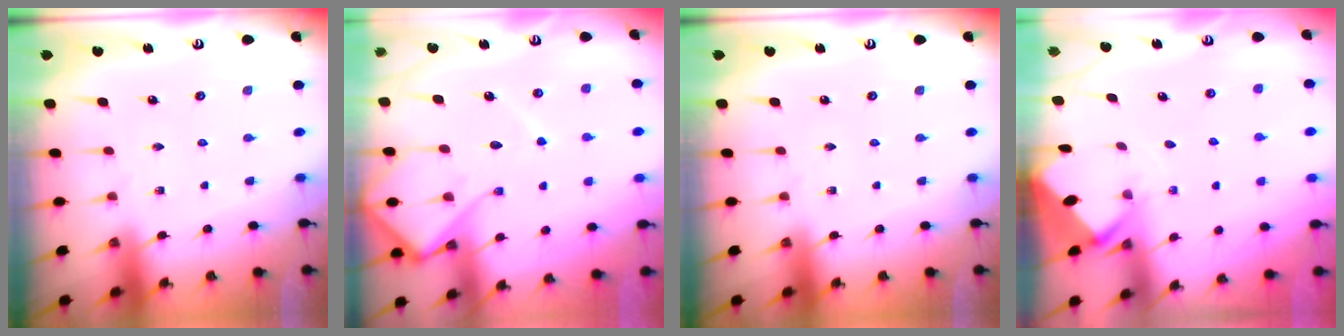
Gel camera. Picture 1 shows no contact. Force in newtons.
{"total": 12.9, "press": 12.9, "slide": 1.1}
{"total": 0.0}
{"total": 2.4, "press": 2.4, "slide": 0.1}